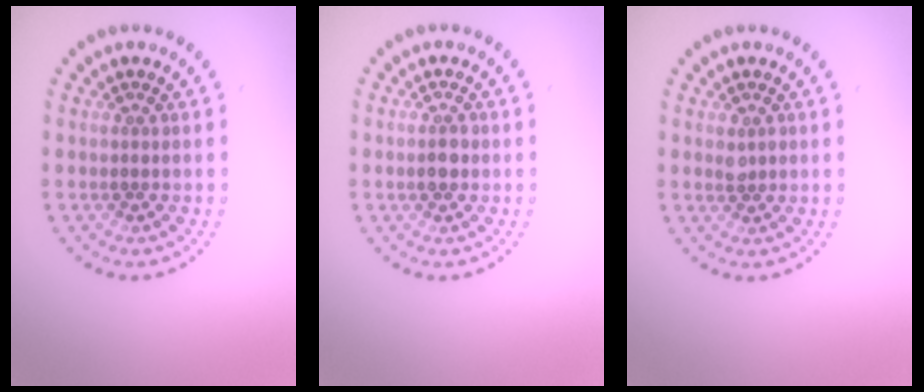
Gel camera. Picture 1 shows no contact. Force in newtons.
{"total": 1.5, "press": 1.5, "slide": 0.2}
{"total": 1.1, "press": 1.1, "slide": 0.0}